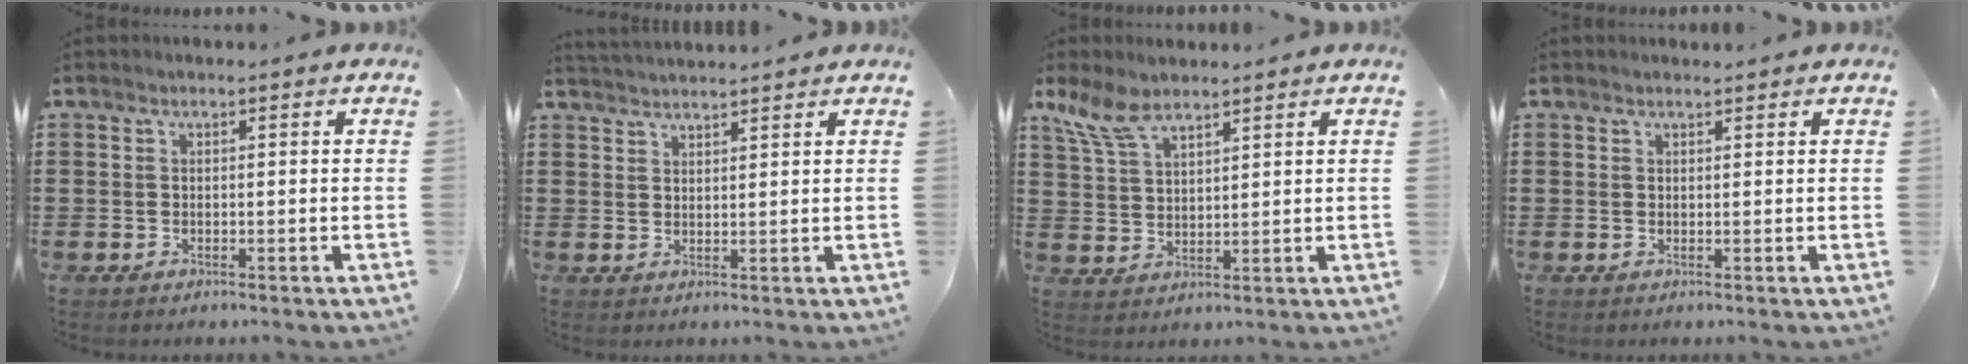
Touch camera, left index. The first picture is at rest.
{"total": 2.2, "force": [2.1, -0.4, 0.1], "torque": [-0.008, -0.003, 0.041]}
{"total": 6.7, "force": [5.2, 2.2, 3.7], "torque": [-0.089, -0.009, 0.097]}
{"total": 0.7, "force": [0.7, 0.0, 0.2], "torque": [-0.006, -0.001, 0.014]}